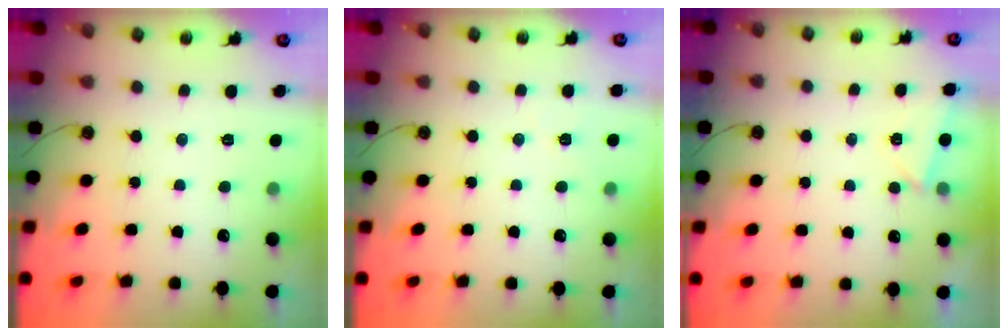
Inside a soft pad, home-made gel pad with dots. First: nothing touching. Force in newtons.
{"total": 2.8, "press": 2.8, "slide": 0.3}
{"total": 2.8, "press": 1.9, "slide": 2.1}